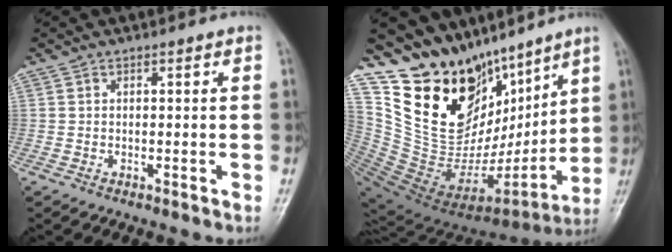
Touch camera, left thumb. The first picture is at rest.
{"total": 24.7, "force": [15.2, 14.4, 13.0], "torque": [-0.162, -0.070, 0.276]}